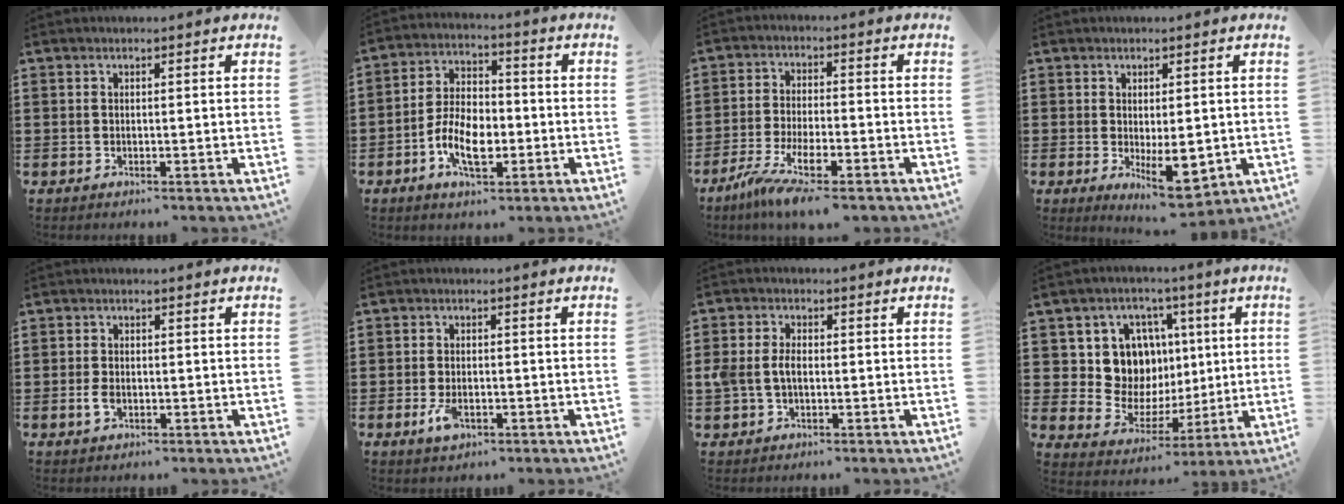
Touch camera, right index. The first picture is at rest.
{"total": 8.3, "force": [-2.8, 4.6, 6.4], "torque": [-0.137, -0.001, -0.059]}
{"total": 6.7, "force": [-5.1, 1.0, 4.2], "torque": [-0.102, -0.015, -0.100]}
{"total": 6.6, "force": [-1.0, 3.0, 5.8], "torque": [-0.082, -0.002, -0.013]}
{"total": 2.1, "force": [-0.6, 1.3, 1.6], "torque": [-0.046, -0.003, -0.016]}
{"total": 3.3, "force": [-1.3, 1.7, 2.5], "torque": [-0.066, -0.009, -0.028]}
{"total": 4.0, "force": [-0.4, 2.7, 2.9], "torque": [-0.079, 0.000, -0.015]}
{"total": 11.3, "force": [2.7, 10.2, 4.0], "torque": [-0.097, -0.006, 0.060]}